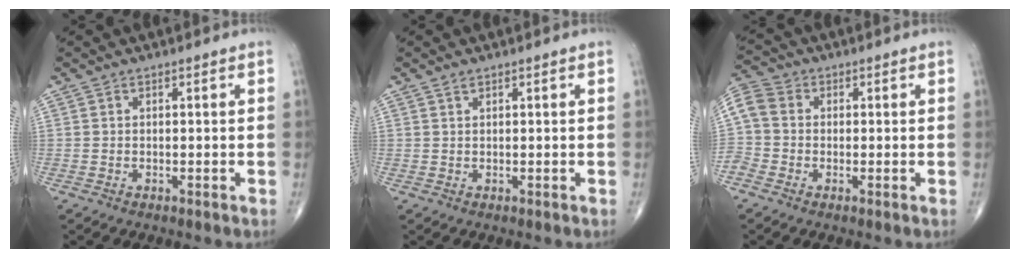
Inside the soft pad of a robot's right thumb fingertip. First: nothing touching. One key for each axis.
{"total": 0.6, "fx": 0.5, "fy": 0.4, "fz": 0.2, "tx": -0.004, "ty": 0.001, "tz": 0.008}
{"total": 9.9, "fx": -0.5, "fy": 8.8, "fz": 4.5, "tx": -0.128, "ty": 0.028, "tz": -0.017}